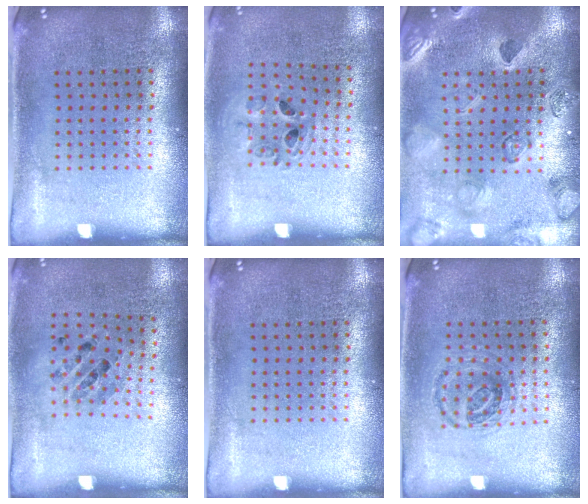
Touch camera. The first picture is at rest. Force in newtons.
{"total": 0.9, "press": 0.9, "slide": 0.1}
{"total": 2.5, "press": 2.4, "slide": 0.5}
{"total": 0.9, "press": 0.7, "slide": 0.5}
{"total": 0.0}
{"total": 0.9, "press": 0.9, "slide": 0.2}